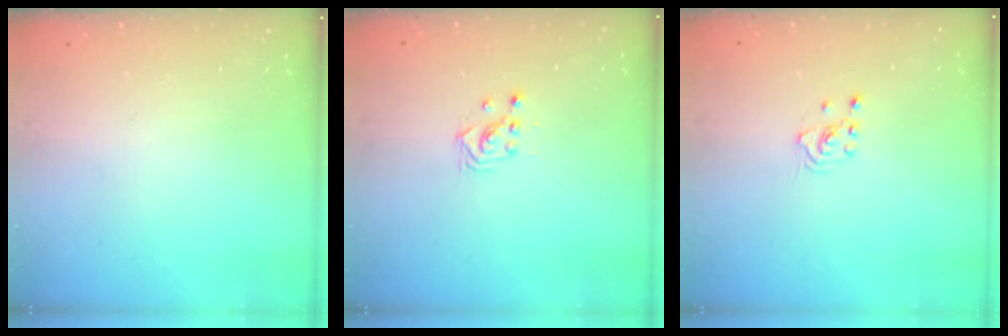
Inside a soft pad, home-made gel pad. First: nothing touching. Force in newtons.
{"total": 2.9, "press": 2.9, "slide": 0.3}
{"total": 2.0, "press": 2.0, "slide": 0.3}